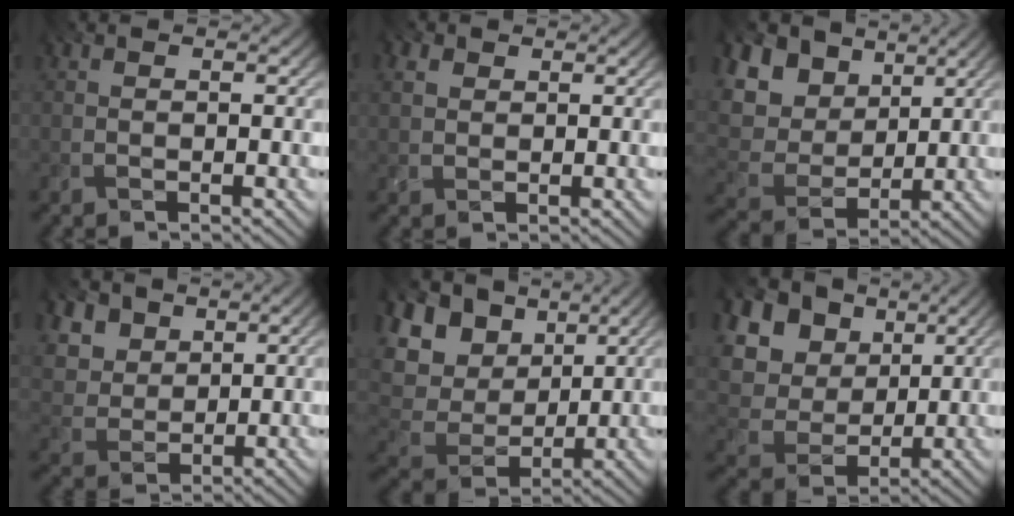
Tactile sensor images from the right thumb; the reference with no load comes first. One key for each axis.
{"total": 2.1, "fx": 0.9, "fy": 1.7, "fz": 0.9, "tx": -0.026, "ty": -0.004, "tz": 0.027}
{"total": 11.4, "fx": 4.0, "fy": 9.0, "fz": 5.7, "tx": -0.195, "ty": 0.033, "tz": 0.086}
{"total": 6.8, "fx": 3.5, "fy": 5.1, "fz": 2.9, "tx": -0.109, "ty": -0.011, "tz": 0.080}
{"total": 12.9, "fx": 4.1, "fy": 10.2, "fz": 6.7, "tx": -0.216, "ty": 0.031, "tz": 0.094}
{"total": 13.8, "fx": 4.5, "fy": 11.3, "fz": 6.5, "tx": -0.232, "ty": 0.043, "tz": 0.110}